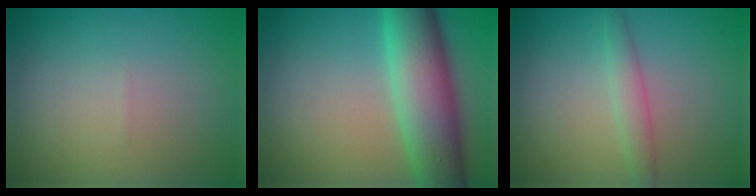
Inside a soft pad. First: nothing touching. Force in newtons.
{"total": 8.8, "press": 8.8, "slide": 0.1}
{"total": 1.8, "press": 1.8, "slide": 0.1}